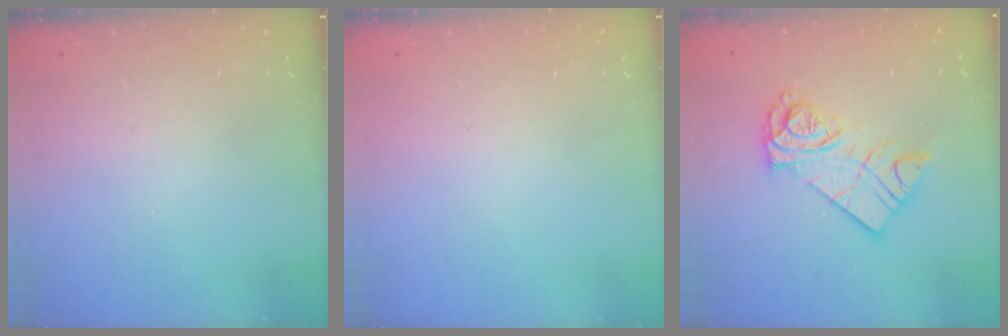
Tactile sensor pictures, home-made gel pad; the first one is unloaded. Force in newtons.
{"total": 0.0}
{"total": 12.4, "press": 12.4, "slide": 0.9}